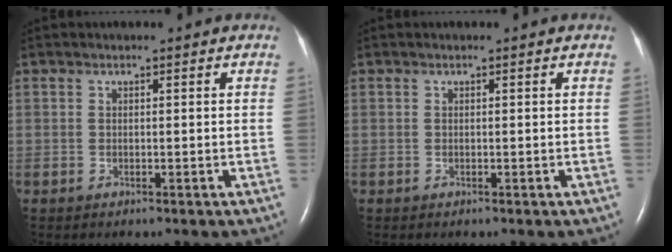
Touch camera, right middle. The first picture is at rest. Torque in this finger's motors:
{"motor_torque": [0.00, 0.00, 0.00, 0.00]}